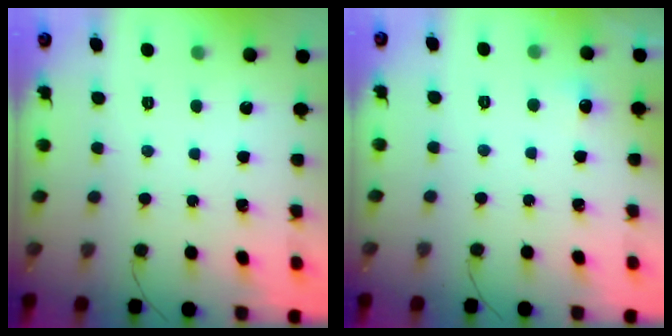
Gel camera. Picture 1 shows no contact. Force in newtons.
{"total": 4.6, "press": 4.5, "slide": 1.1}